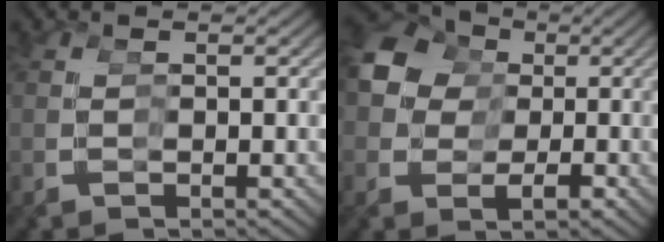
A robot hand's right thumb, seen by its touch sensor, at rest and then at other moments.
{"total": 10.2, "force": [2.1, 8.4, 5.3], "torque": [-0.099, -0.014, 0.039]}